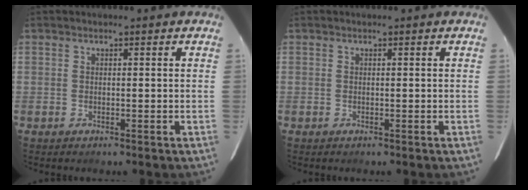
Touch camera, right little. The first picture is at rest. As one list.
[{"total": 0.0}]